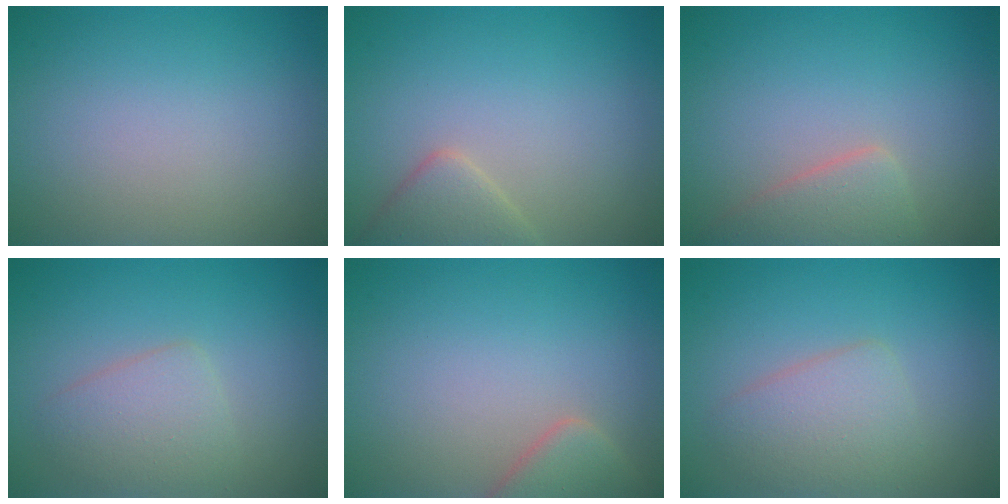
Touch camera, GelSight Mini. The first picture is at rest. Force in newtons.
{"total": 2.6, "press": 2.6, "slide": 0.2}
{"total": 2.8, "press": 2.8, "slide": 0.3}
{"total": 2.8, "press": 2.8, "slide": 0.1}
{"total": 3.0, "press": 3.0, "slide": 0.3}
{"total": 3.2, "press": 3.2, "slide": 0.2}